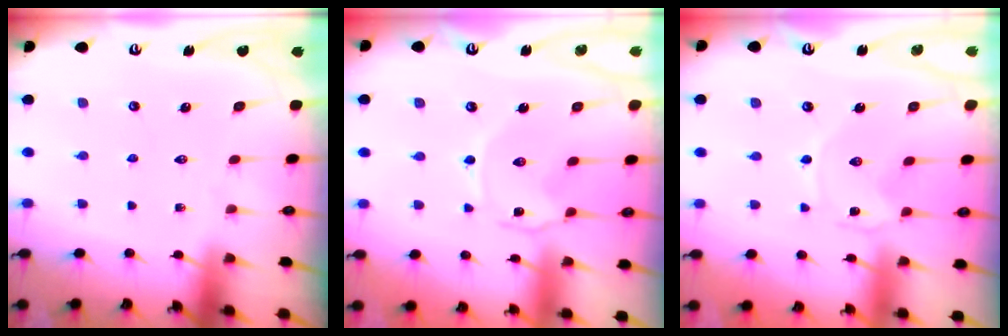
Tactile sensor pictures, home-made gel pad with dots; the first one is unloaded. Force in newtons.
{"total": 1.4, "press": 1.3, "slide": 0.3}
{"total": 0.0}